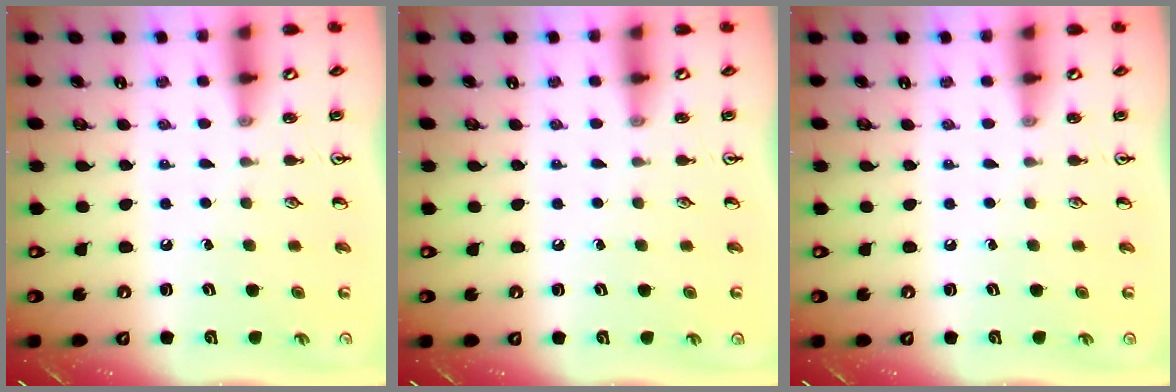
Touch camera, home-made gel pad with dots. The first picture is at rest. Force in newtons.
{"total": 0.0}
{"total": 0.0}